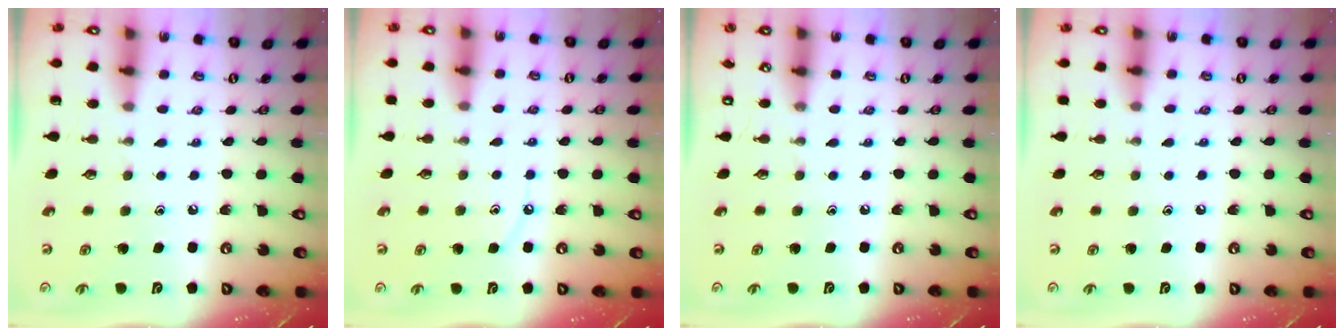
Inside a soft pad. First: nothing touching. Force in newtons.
{"total": 4.1, "press": 4.1, "slide": 0.6}
{"total": 0.0}
{"total": 4.0, "press": 4.0, "slide": 0.6}